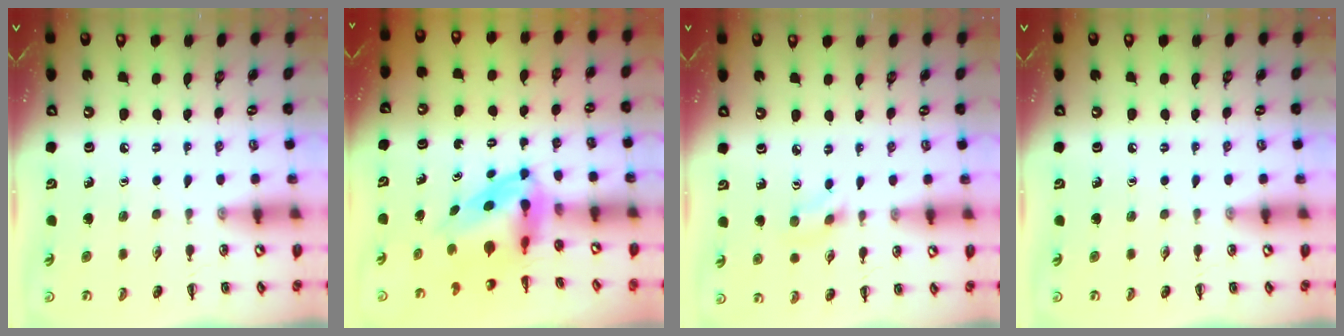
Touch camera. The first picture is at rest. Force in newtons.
{"total": 5.0, "press": 4.8, "slide": 1.5}
{"total": 2.3, "press": 2.1, "slide": 0.9}
{"total": 0.0}